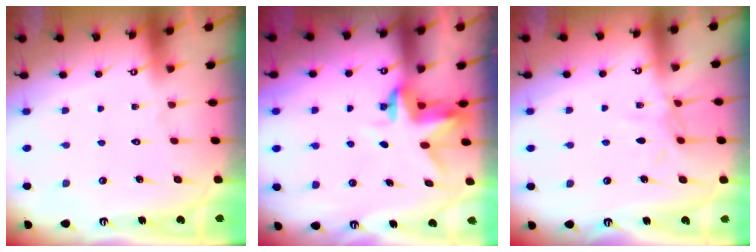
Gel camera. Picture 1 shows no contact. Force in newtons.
{"total": 3.2, "press": 3.2, "slide": 0.3}
{"total": 5.9, "press": 5.9, "slide": 0.7}